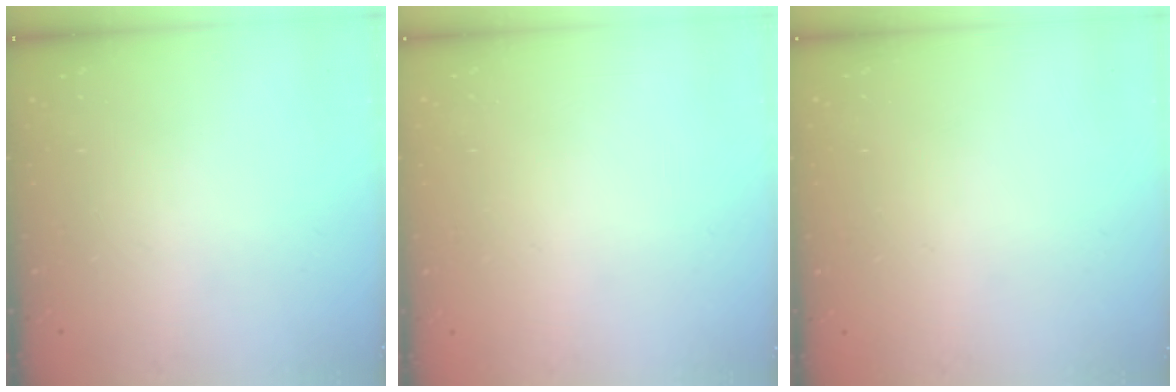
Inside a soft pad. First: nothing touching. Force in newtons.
{"total": 0.0}
{"total": 0.0}